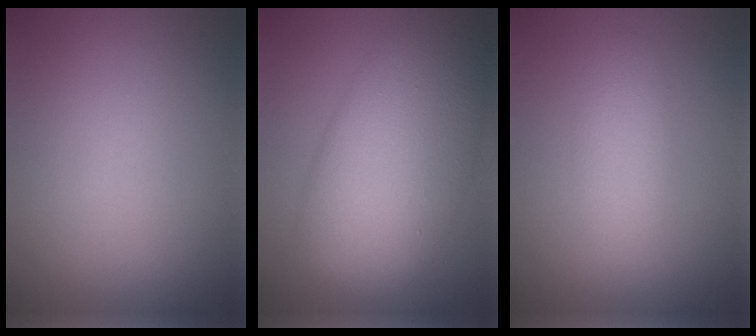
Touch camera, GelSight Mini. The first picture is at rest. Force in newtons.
{"total": 11.2, "press": 11.2, "slide": 0.3}
{"total": 2.4, "press": 2.4, "slide": 0.2}